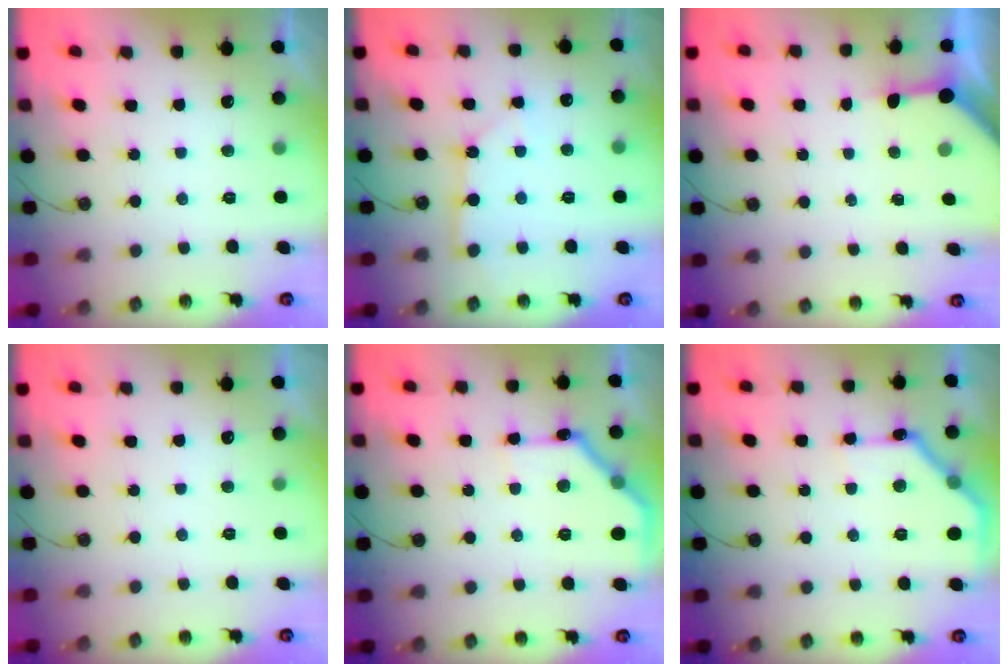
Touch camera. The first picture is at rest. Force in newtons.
{"total": 2.8, "press": 2.8, "slide": 0.1}
{"total": 3.9, "press": 3.8, "slide": 0.4}
{"total": 2.9, "press": 2.9, "slide": 0.4}
{"total": 16.2, "press": 16.2, "slide": 0.2}
{"total": 15.7, "press": 15.7, "slide": 0.3}